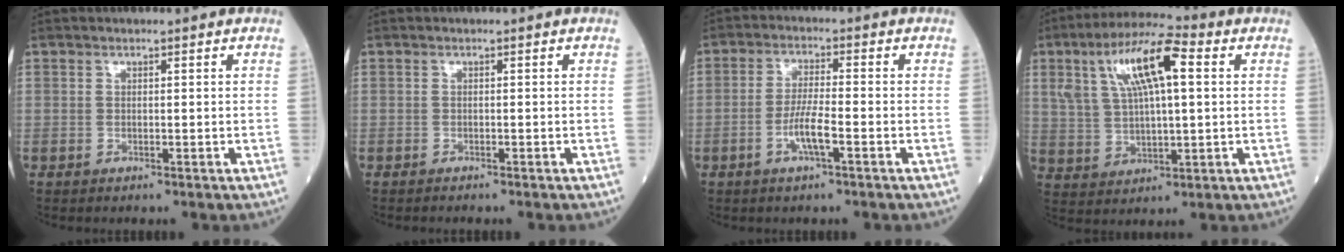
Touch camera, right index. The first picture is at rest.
{"total": 0.5, "force": [-0.5, 0.0, 0.1], "torque": [-0.007, -0.001, -0.008]}
{"total": 5.0, "force": [-2.0, 0.4, 4.6], "torque": [-0.088, -0.001, -0.042]}
{"total": 13.1, "force": [4.4, 3.7, 11.8], "torque": [-0.230, 0.030, 0.079]}